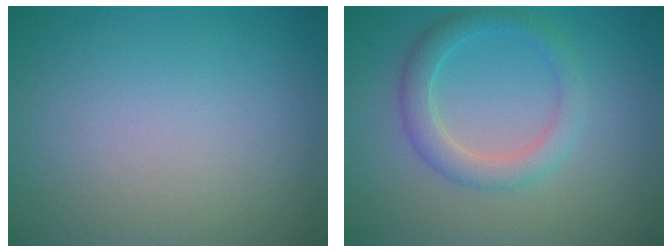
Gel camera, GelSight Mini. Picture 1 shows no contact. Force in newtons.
{"total": 3.0, "press": 3.0, "slide": 0.2}